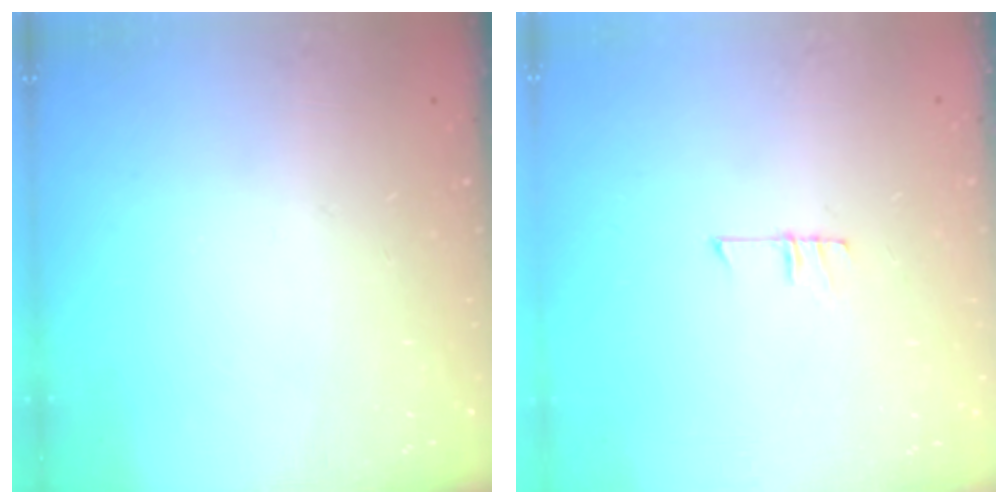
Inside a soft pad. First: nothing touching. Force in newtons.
{"total": 5.5, "press": 5.4, "slide": 0.6}